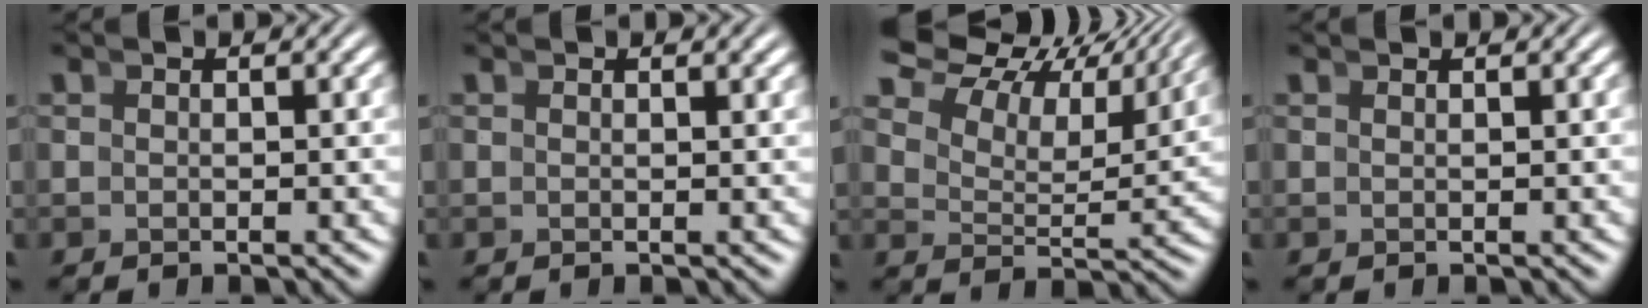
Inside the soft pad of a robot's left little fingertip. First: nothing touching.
{"total": 0.5, "force": [0.5, -0.2, 0.0], "torque": [0.001, 0.001, 0.007]}
{"total": 8.6, "force": [6.1, 4.0, 4.5], "torque": [-0.079, 0.023, 0.083]}
{"total": 0.7, "force": [0.5, -0.5, -0.2], "torque": [0.014, 0.005, 0.010]}